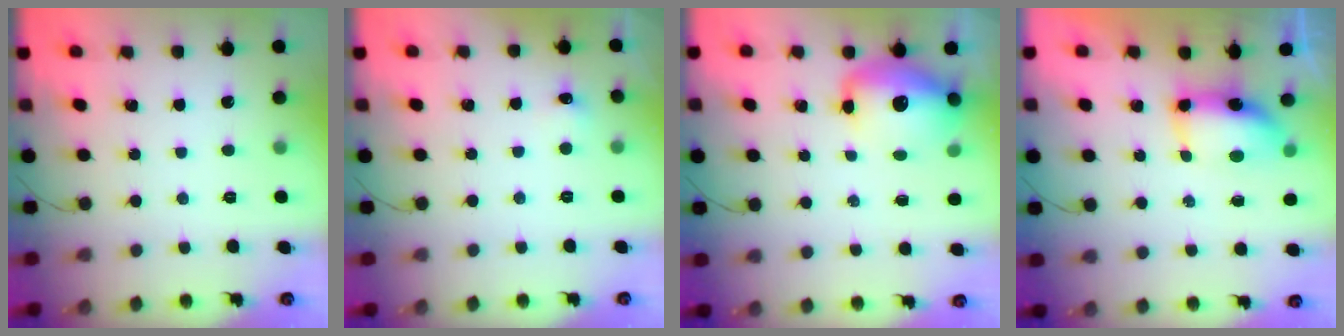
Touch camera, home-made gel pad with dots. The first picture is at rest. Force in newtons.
{"total": 3.9, "press": 3.8, "slide": 1.1}
{"total": 12.9, "press": 12.4, "slide": 3.4}
{"total": 8.1, "press": 8.0, "slide": 0.7}